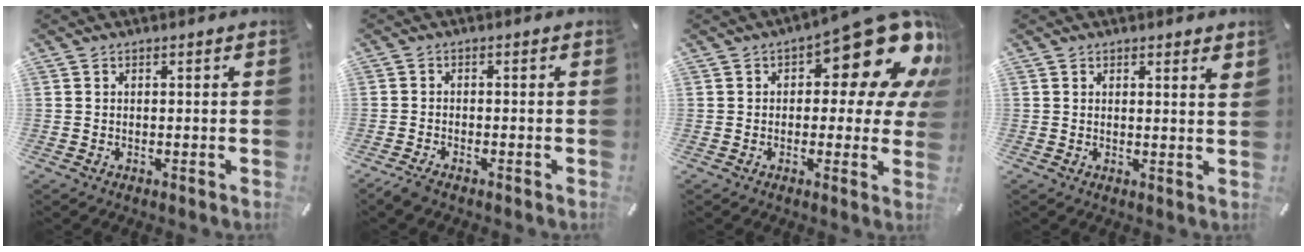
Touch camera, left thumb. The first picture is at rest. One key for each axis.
{"total": 2.1, "fx": -1.8, "fy": 0.5, "fz": 1.0, "tx": -0.030, "ty": 0.003, "tz": -0.038}
{"total": 18.6, "fx": 8.6, "fy": 8.0, "fz": 14.5, "tx": -0.183, "ty": -0.061, "tz": 0.138}
{"total": 1.6, "fx": 1.4, "fy": 0.4, "fz": 0.8, "tx": -0.002, "ty": -0.007, "tz": 0.022}